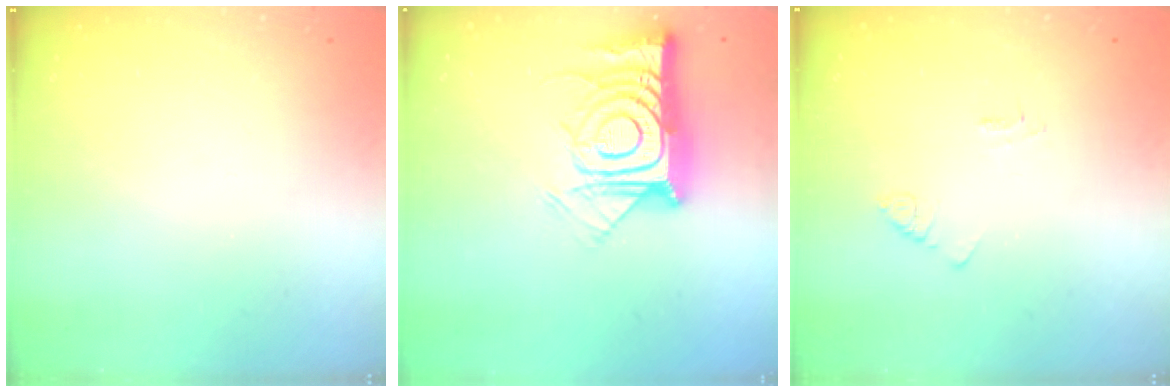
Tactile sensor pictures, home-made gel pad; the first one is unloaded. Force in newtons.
{"total": 16.9, "press": 16.9, "slide": 1.2}
{"total": 2.1, "press": 2.1, "slide": 0.4}